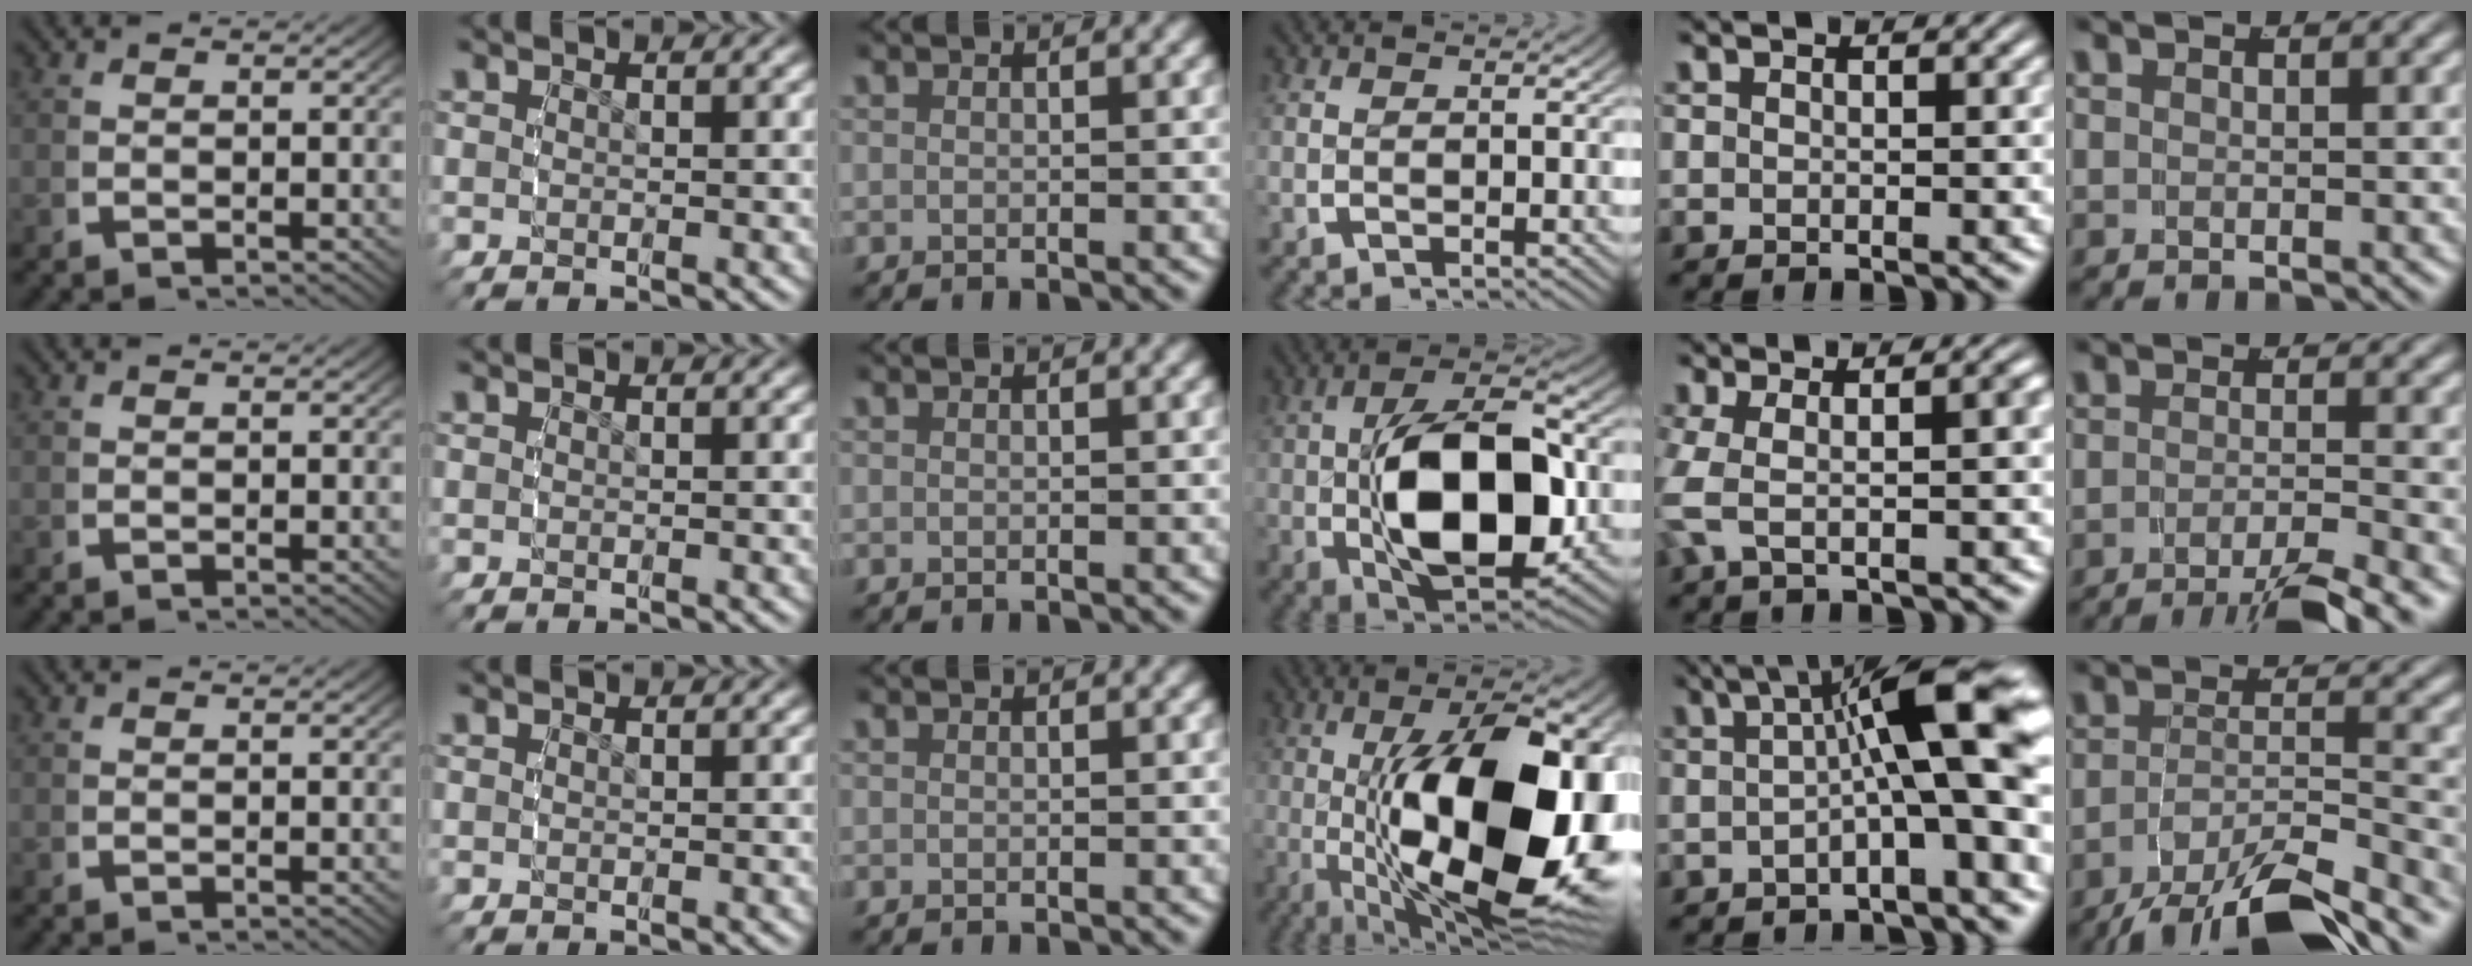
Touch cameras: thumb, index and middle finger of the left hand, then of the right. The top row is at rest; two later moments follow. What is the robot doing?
{"motion": "grasp_and_lifting", "object": "bottle cap"}